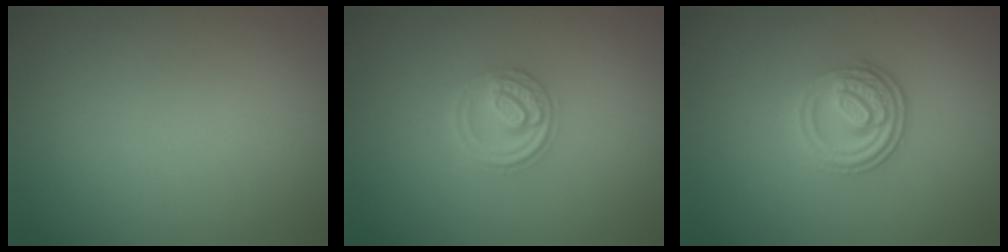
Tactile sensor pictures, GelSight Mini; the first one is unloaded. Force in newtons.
{"total": 2.8, "press": 2.8, "slide": 0.3}
{"total": 3.3, "press": 2.9, "slide": 1.6}